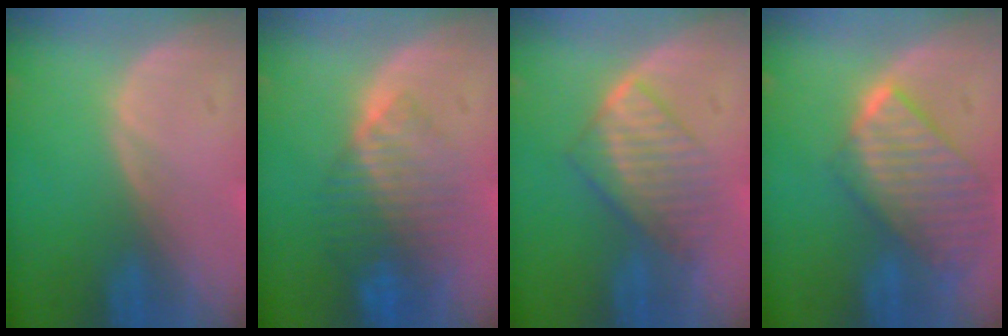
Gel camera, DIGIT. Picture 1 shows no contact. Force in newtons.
{"total": 8.2, "press": 7.3, "slide": 3.8}
{"total": 6.7, "press": 6.4, "slide": 1.9}
{"total": 9.7, "press": 8.4, "slide": 4.9}